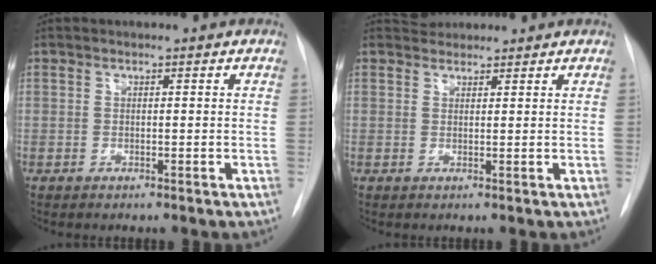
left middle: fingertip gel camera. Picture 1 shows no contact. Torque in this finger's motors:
{"motor_torque": [0.14, -0.16, -0.04, 0.00]}